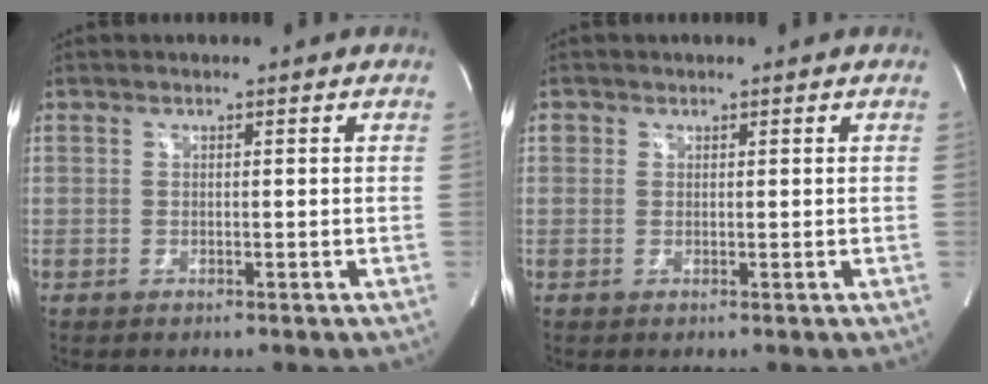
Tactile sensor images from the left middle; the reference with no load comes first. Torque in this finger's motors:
{"motor_torque": [0.02, -0.01, -0.02, 0.00]}